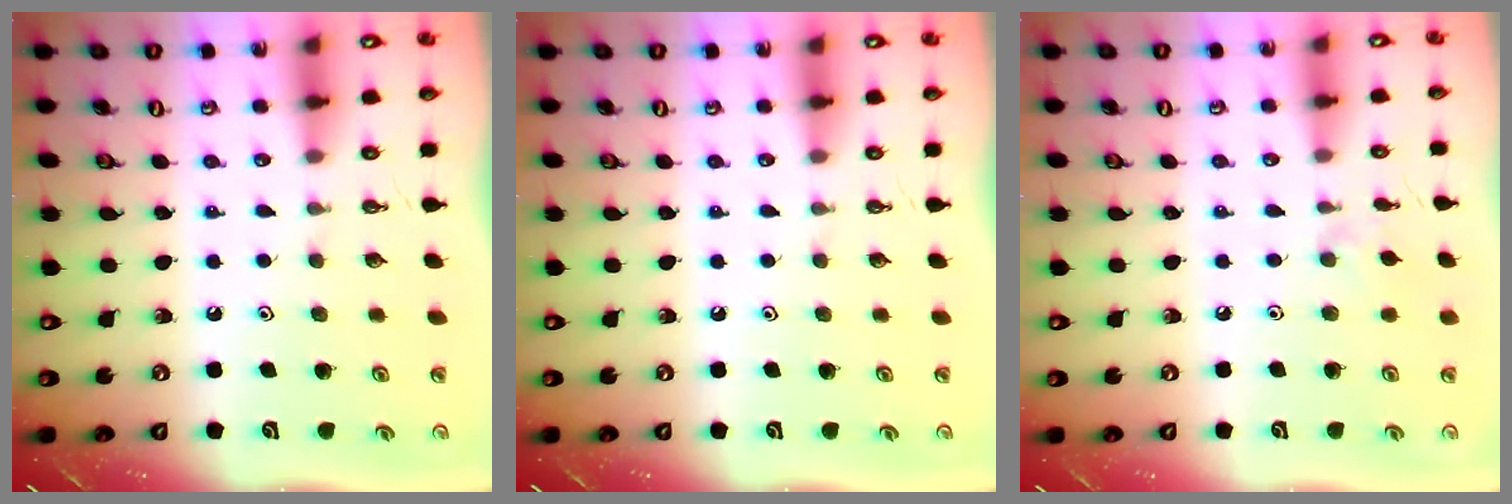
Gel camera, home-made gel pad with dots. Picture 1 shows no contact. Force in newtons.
{"total": 0.0}
{"total": 2.6, "press": 2.5, "slide": 0.5}